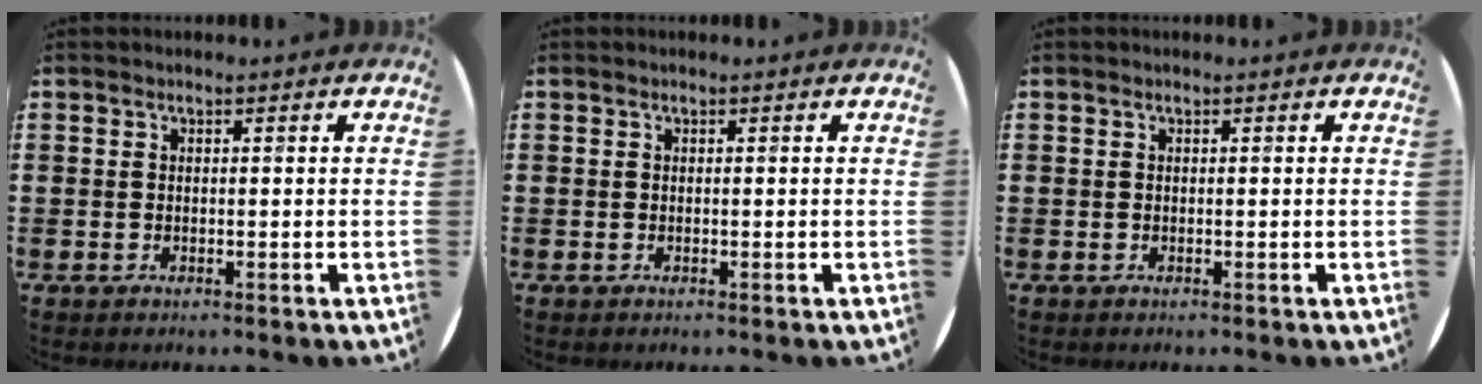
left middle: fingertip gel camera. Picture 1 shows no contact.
{"total": 0.0}
{"total": 0.0}